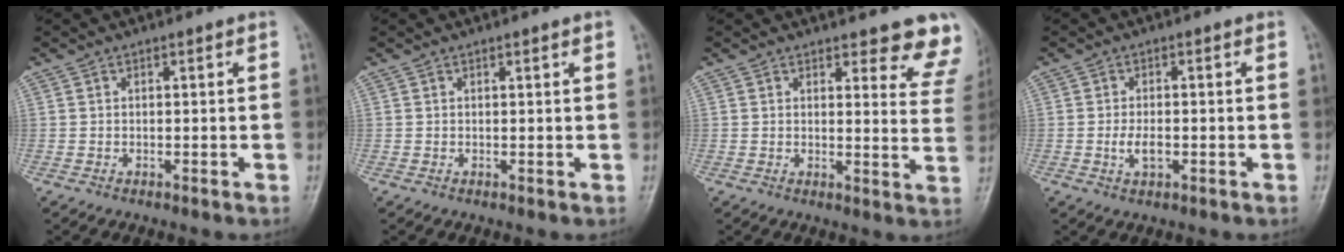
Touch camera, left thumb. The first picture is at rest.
{"total": 1.1, "force": [0.6, 0.1, 1.0], "torque": [-0.014, 0.000, 0.006]}
{"total": 9.4, "force": [8.3, 2.7, 3.5], "torque": [0.006, -0.049, 0.068]}
{"total": 3.3, "force": [-0.8, 1.7, 2.7], "torque": [-0.050, 0.001, -0.016]}